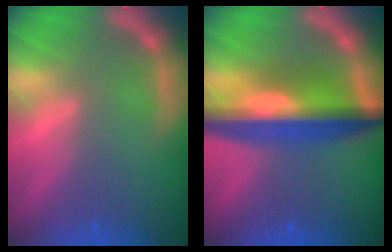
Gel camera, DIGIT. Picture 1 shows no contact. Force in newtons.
{"total": 10.1}